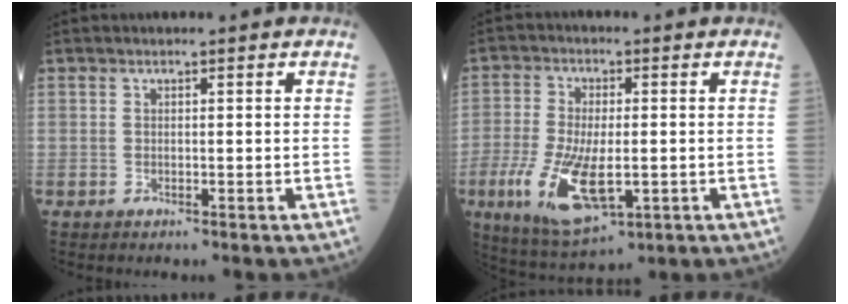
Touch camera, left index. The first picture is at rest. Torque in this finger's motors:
{"motor_torque": [1.73, 0.41, 0.65, 0.21]}